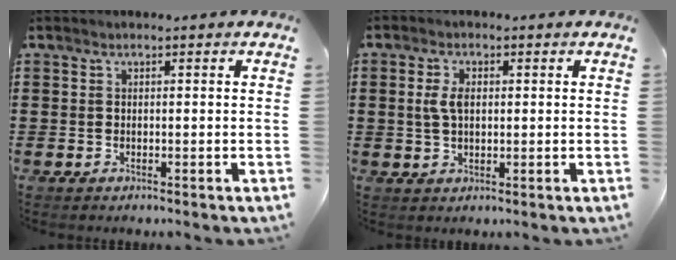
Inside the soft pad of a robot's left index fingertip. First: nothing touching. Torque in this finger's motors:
{"motor_torque": [0.56, 0.52, 0.24, 0.08]}